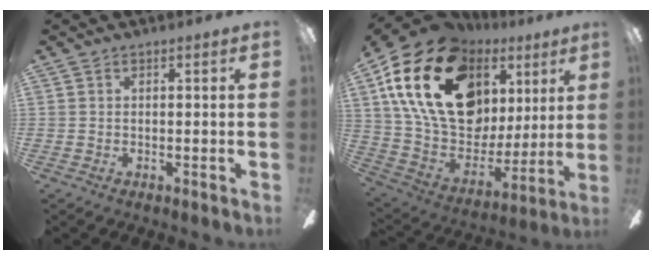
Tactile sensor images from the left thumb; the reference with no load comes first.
{"total": 25.7, "force": [12.0, 16.1, 16.0], "torque": [-0.311, -0.054, 0.228]}